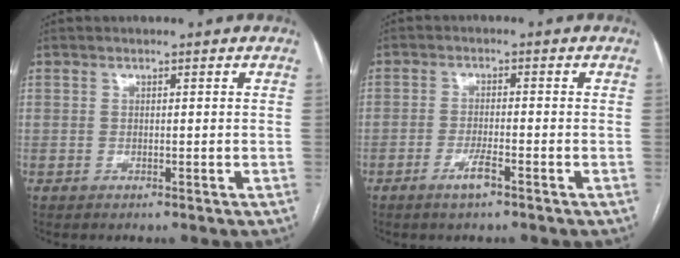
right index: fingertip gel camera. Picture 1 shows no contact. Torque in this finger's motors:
{"motor_torque": [0.02, -0.10, 0.03, 0.02]}